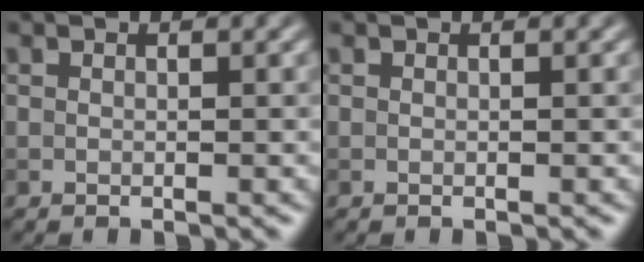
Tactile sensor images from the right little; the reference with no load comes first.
{"total": 0.0}